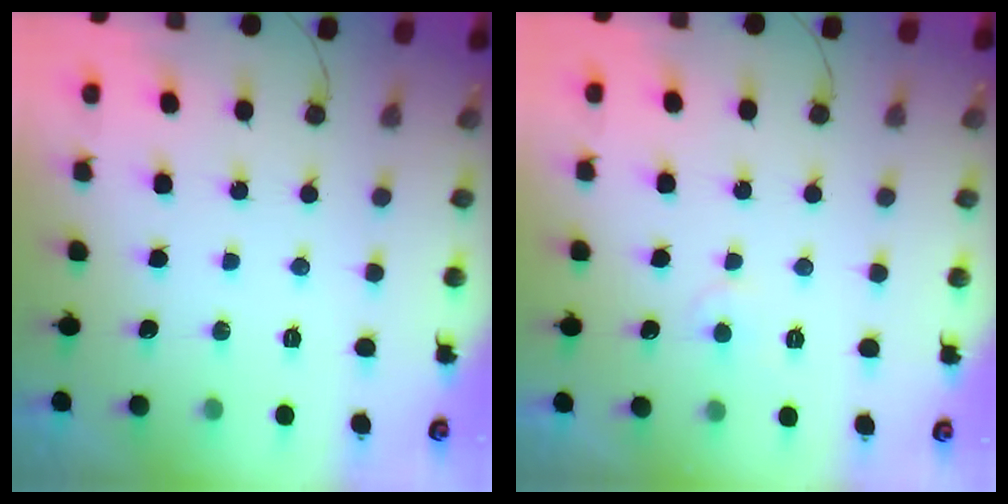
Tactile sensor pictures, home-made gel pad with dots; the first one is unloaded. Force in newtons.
{"total": 4.2, "press": 4.2, "slide": 0.4}